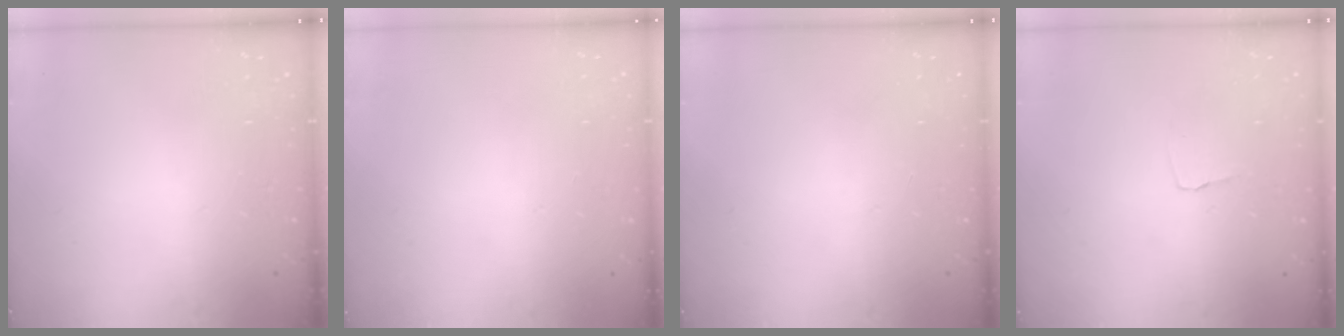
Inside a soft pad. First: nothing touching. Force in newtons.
{"total": 0.0}
{"total": 0.0}
{"total": 2.9, "press": 2.8, "slide": 0.3}